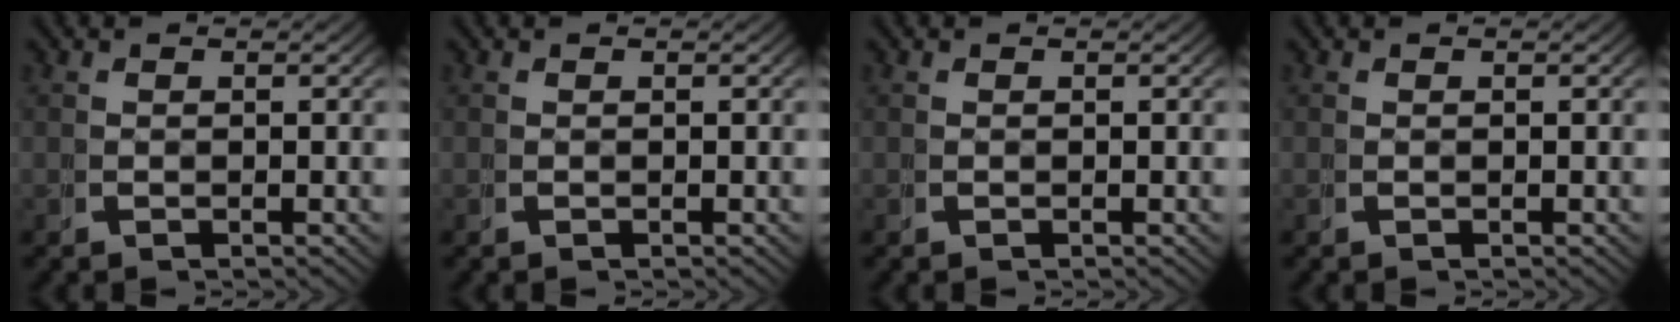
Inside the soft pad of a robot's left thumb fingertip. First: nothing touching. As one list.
[{"total": 0.0}, {"total": 0.0}, {"total": 0.7, "force": [0.2, -0.6, -0.3], "torque": [0.013, 0.001, 0.002]}]